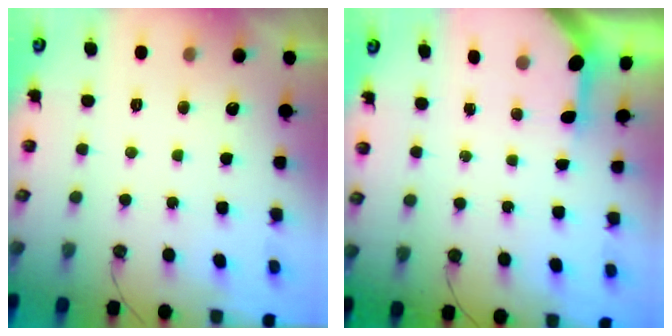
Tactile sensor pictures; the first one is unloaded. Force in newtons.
{"total": 3.2, "press": 3.2, "slide": 0.2}